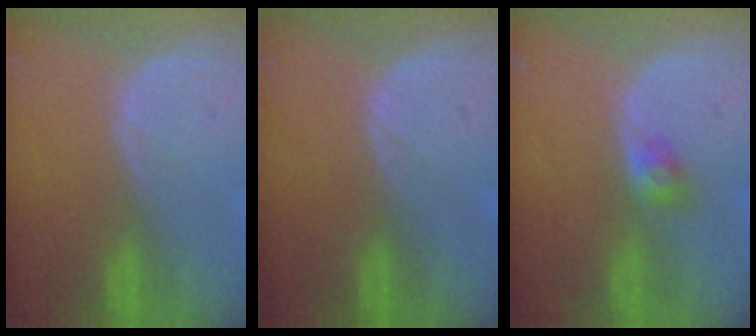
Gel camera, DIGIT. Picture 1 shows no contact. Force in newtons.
{"total": 0.0}
{"total": 2.9, "press": 2.5, "slide": 1.4}